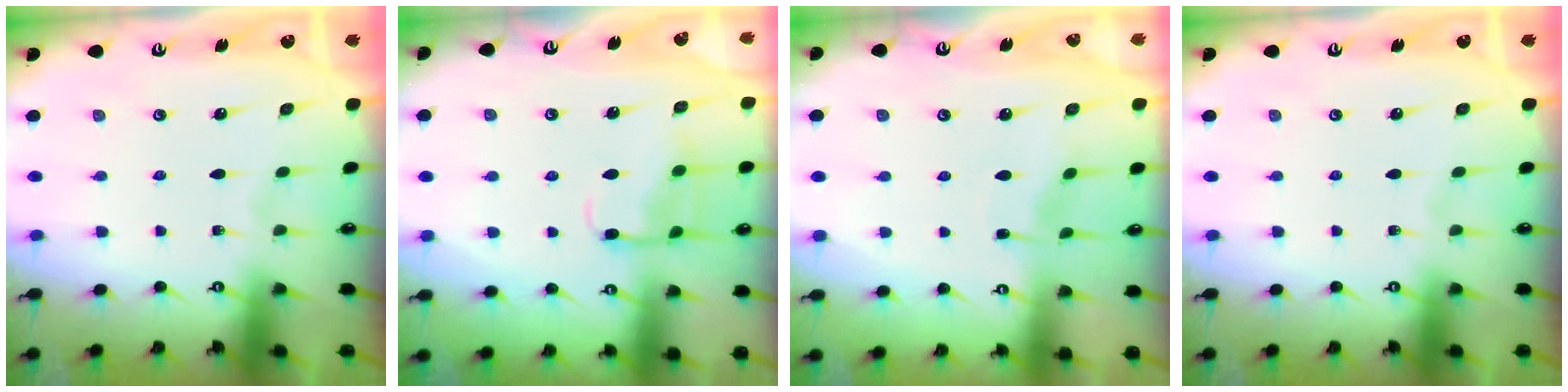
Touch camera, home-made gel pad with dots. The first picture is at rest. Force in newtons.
{"total": 10.5, "press": 10.4, "slide": 0.9}
{"total": 3.6, "press": 3.5, "slide": 0.4}
{"total": 0.0}